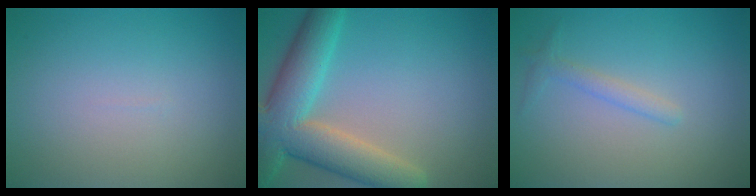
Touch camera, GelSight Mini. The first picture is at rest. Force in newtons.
{"total": 8.9, "press": 8.8, "slide": 0.8}
{"total": 1.4, "press": 1.4, "slide": 0.1}